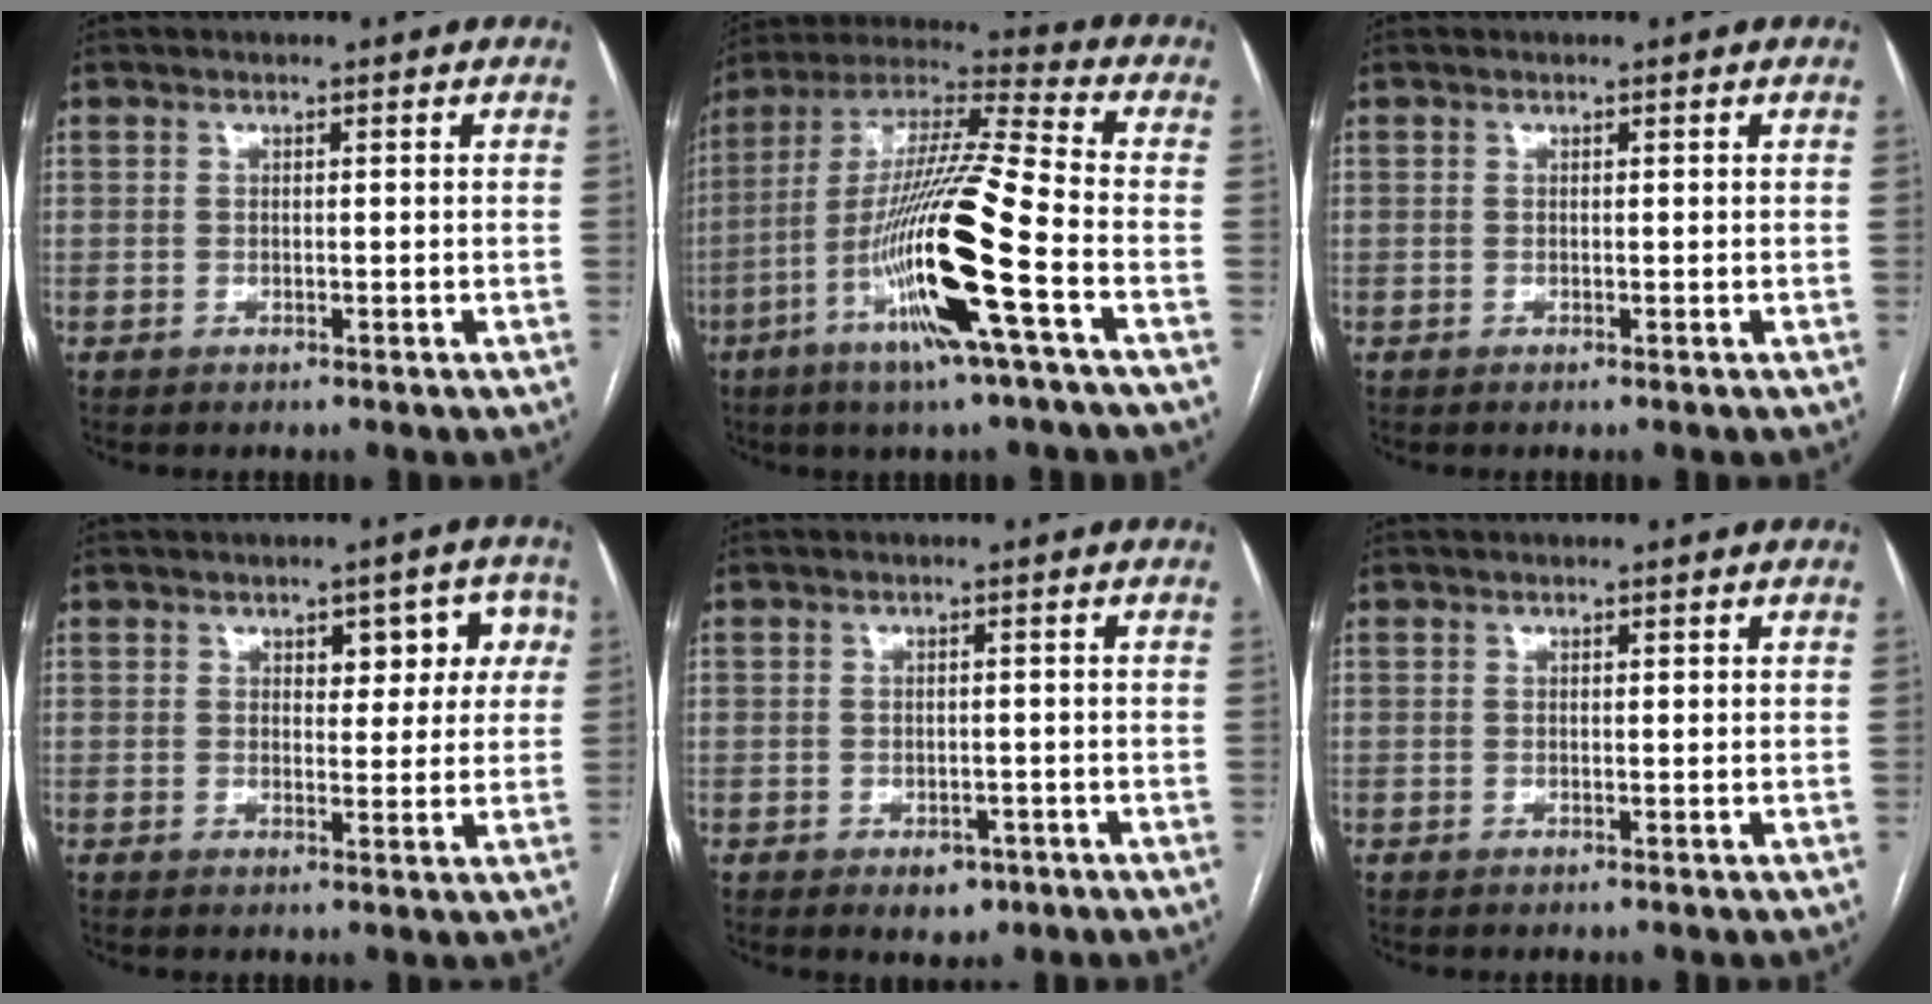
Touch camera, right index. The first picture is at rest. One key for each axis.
{"total": 19.5, "fx": -6.7, "fy": -0.2, "fz": 18.3, "tx": -0.373, "ty": -0.019, "tz": -0.131}
{"total": 0.0}
{"total": 6.2, "fx": 2.1, "fy": 3.4, "fz": 4.8, "tx": -0.039, "ty": 0.020, "tz": 0.026}
{"total": 3.2, "fx": -1.7, "fy": 2.1, "fz": 1.6, "tx": -0.012, "ty": 0.002, "tz": -0.013}
{"total": 0.0}